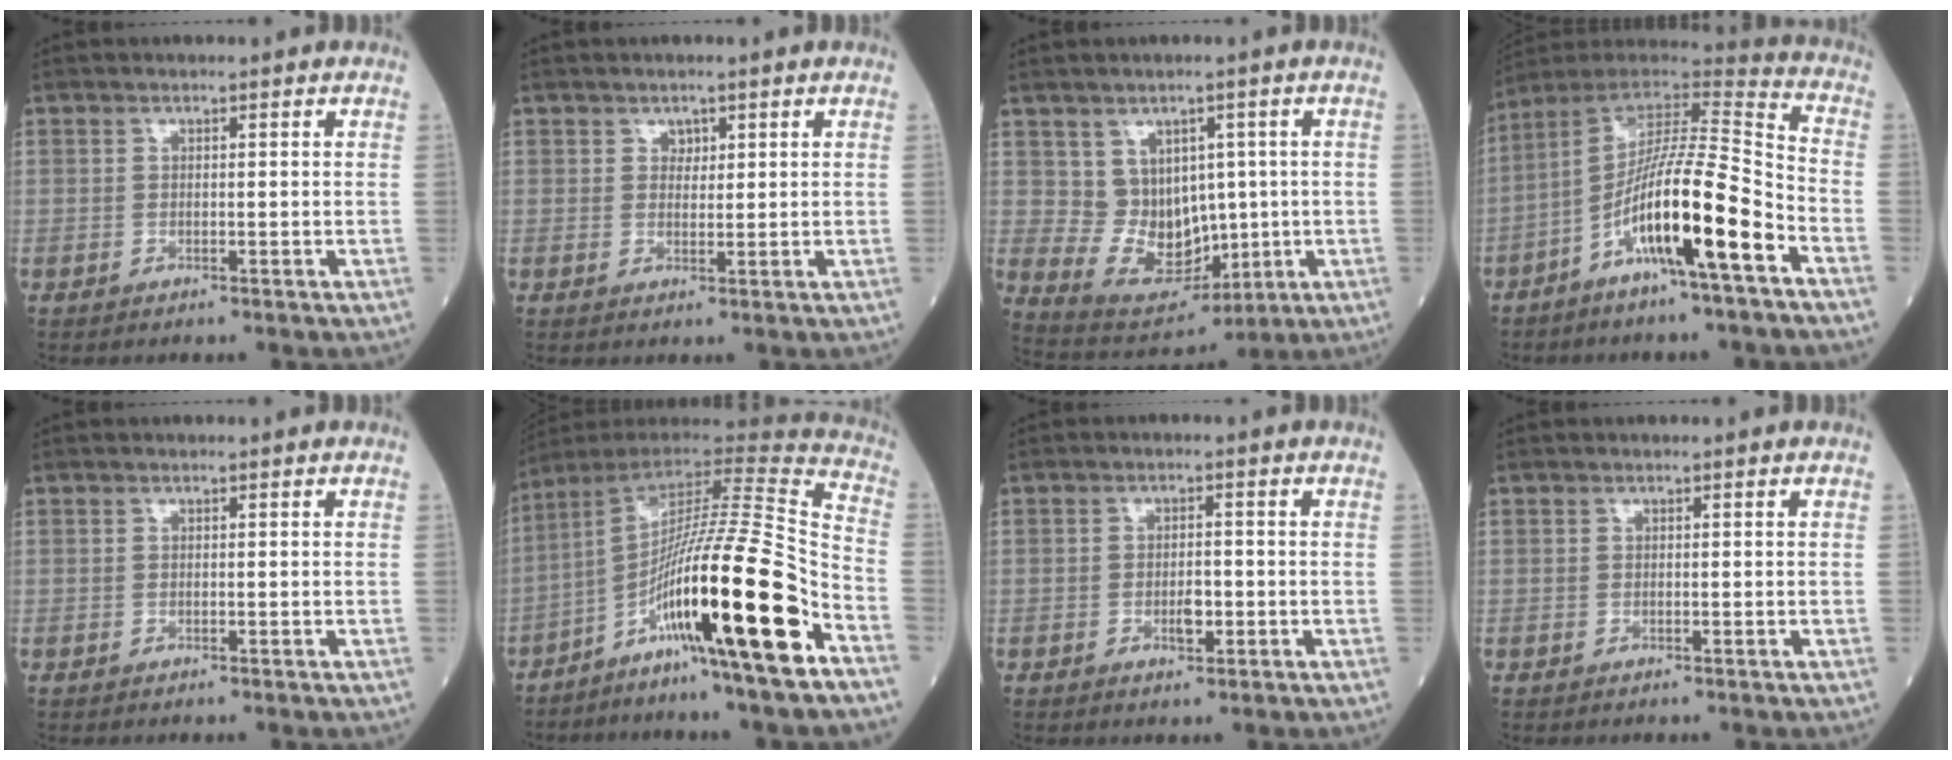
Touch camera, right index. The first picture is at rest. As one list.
[{"total": 1.3, "force": [0.7, 0.9, 0.6], "torque": [-0.007, -0.003, 0.011]}, {"total": 9.0, "force": [0.7, 6.9, 5.7], "torque": [-0.101, 0.012, 0.042]}, {"total": 16.4, "force": [-7.2, 0.5, 14.7], "torque": [-0.269, -0.004, -0.130]}, {"total": 0.0}, {"total": 24.2, "force": [-10.4, -0.3, 21.8], "torque": [-0.346, -0.023, -0.184]}, {"total": 2.5, "force": [-0.9, 0.9, 2.2], "torque": [-0.040, 0.001, -0.012]}, {"total": 0.0}]